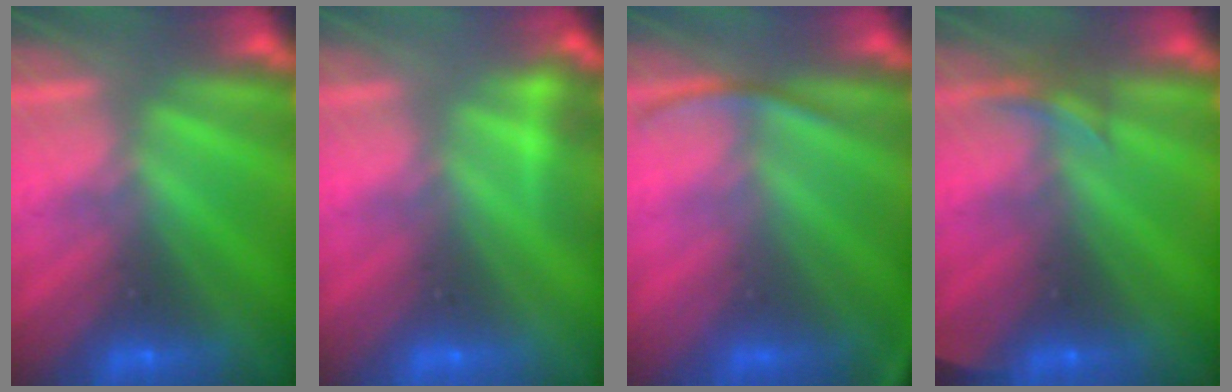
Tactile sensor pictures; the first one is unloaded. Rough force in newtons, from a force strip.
{"total": 2.9}
{"total": 2.5}
{"total": 2.8}